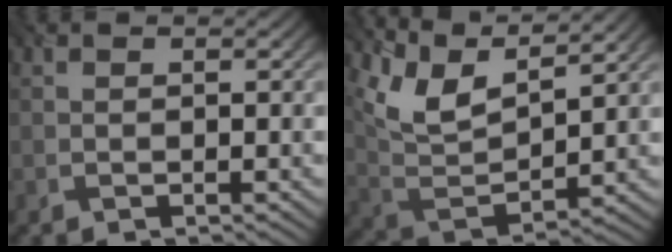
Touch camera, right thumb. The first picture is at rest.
{"total": 9.2, "force": [6.1, 3.4, 5.9], "torque": [-0.136, 0.002, 0.125]}